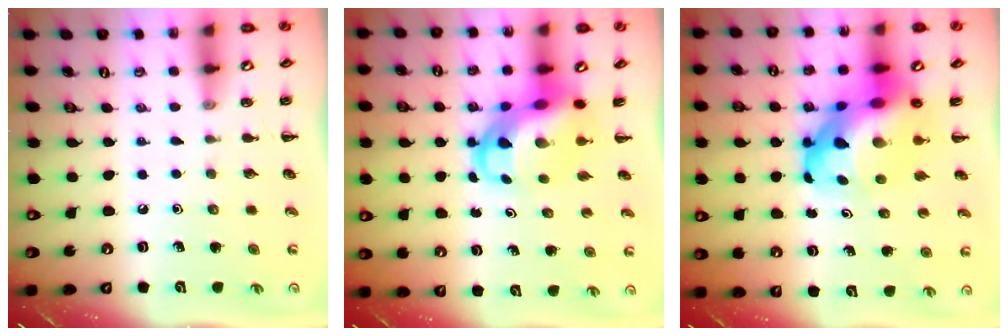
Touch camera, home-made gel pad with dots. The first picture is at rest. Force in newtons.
{"total": 7.7, "press": 7.5, "slide": 2.0}
{"total": 15.9, "press": 15.4, "slide": 4.2}